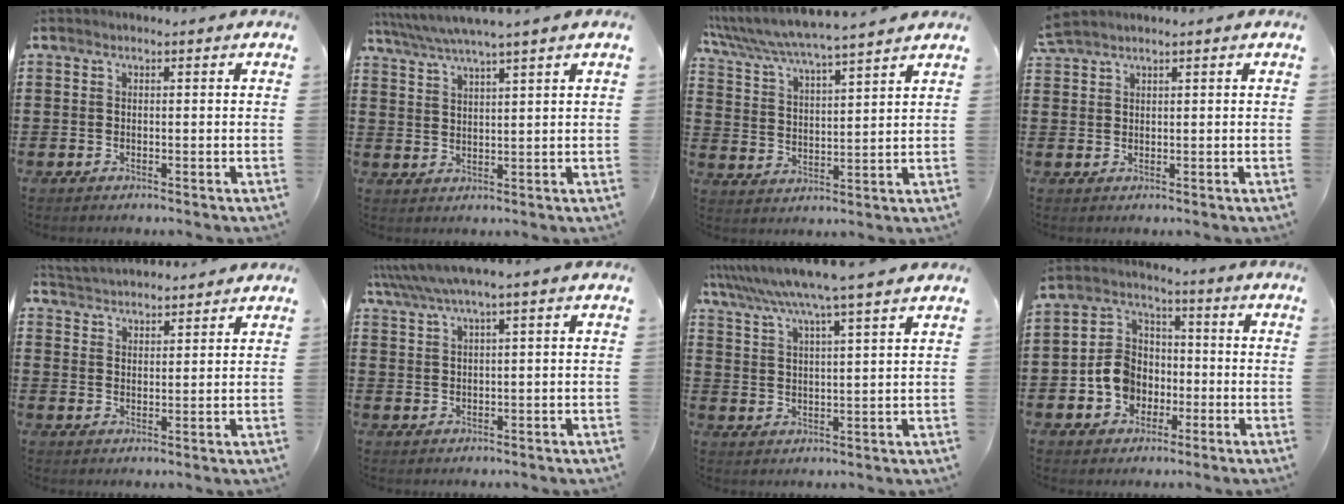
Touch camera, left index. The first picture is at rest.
{"total": 4.2, "force": [3.5, -0.5, 2.1], "torque": [-0.051, -0.014, 0.061]}
{"total": 4.7, "force": [4.5, -0.3, 1.5], "torque": [-0.051, -0.033, 0.071]}
{"total": 1.7, "force": [1.6, 0.0, 0.7], "torque": [-0.017, 0.002, 0.031]}
{"total": 3.1, "force": [3.1, 0.2, -0.4], "torque": [-0.006, -0.011, 0.056]}
{"total": 3.5, "force": [2.1, -0.2, 2.8], "torque": [-0.068, -0.006, 0.032]}
{"total": 7.4, "force": [6.4, -1.1, 3.5], "torque": [-0.091, -0.036, 0.109]}
{"total": 7.7, "force": [-2.3, 6.6, 3.2], "torque": [-0.097, 0.018, -0.047]}